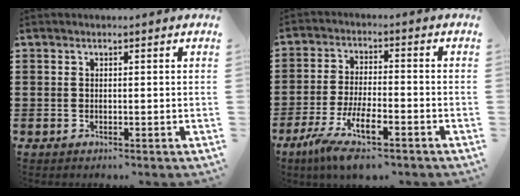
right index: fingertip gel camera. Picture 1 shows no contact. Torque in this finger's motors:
{"motor_torque": [0.58, 0.64, 0.07, 0.01]}